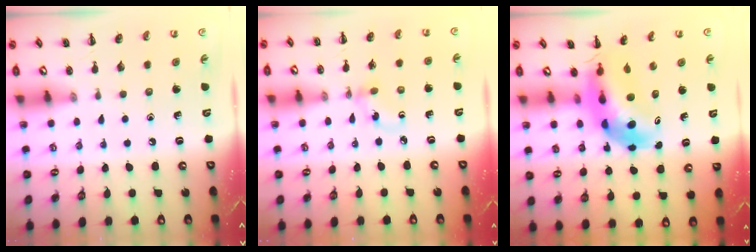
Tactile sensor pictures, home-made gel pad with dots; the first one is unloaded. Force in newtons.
{"total": 2.8, "press": 2.6, "slide": 1.0}
{"total": 7.6, "press": 7.2, "slide": 2.5}